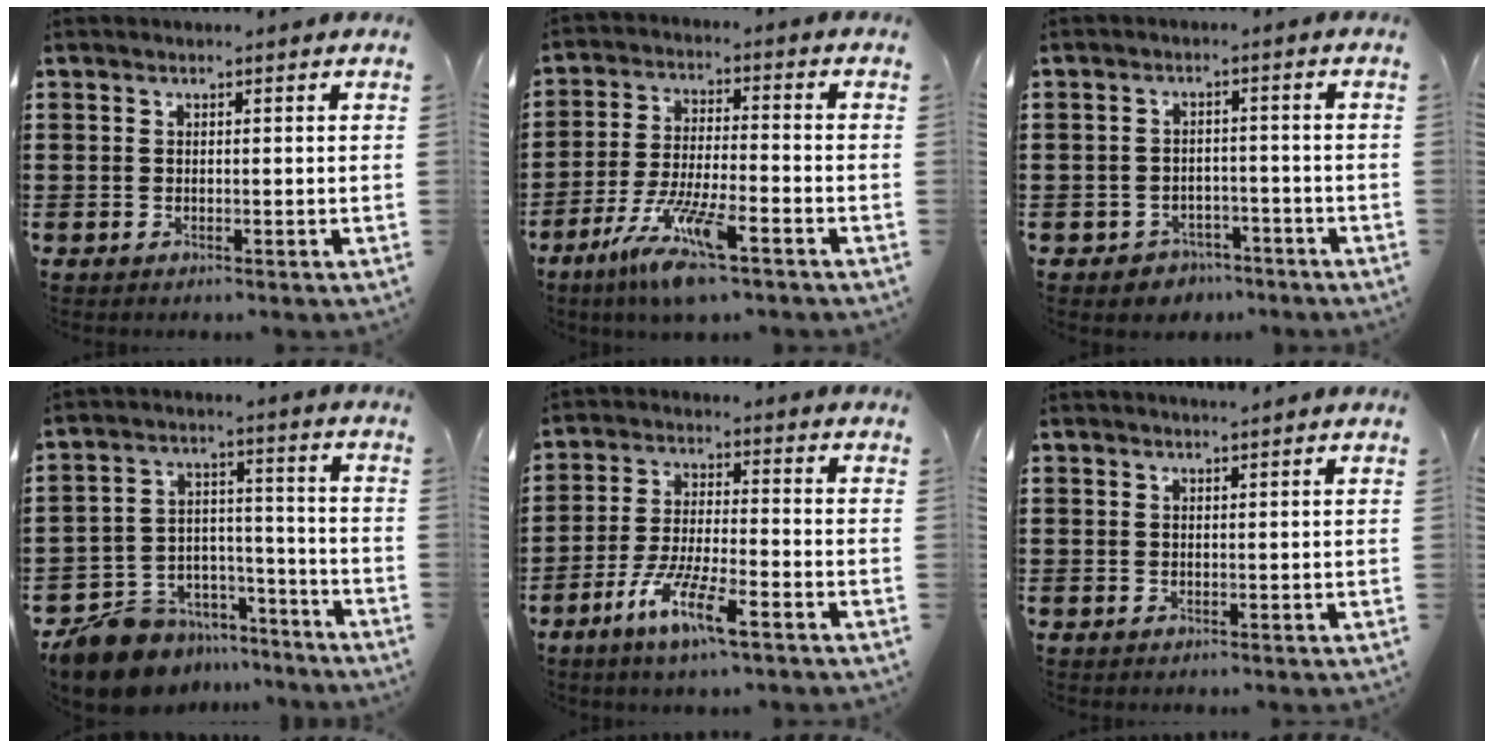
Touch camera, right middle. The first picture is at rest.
{"total": 10.1, "force": [-6.8, 1.0, 7.3], "torque": [-0.152, -0.012, -0.132]}
{"total": 2.6, "force": [-2.5, 0.9, -0.2], "torque": [-0.009, 0.000, -0.054]}
{"total": 9.6, "force": [-9.0, 3.0, 1.2], "torque": [-0.044, 0.020, -0.176]}
{"total": 8.6, "force": [-5.3, 1.2, 6.6], "torque": [-0.144, -0.012, -0.101]}
{"total": 0.7, "force": [0.7, -0.1, 0.1], "torque": [-0.005, -0.002, 0.014]}